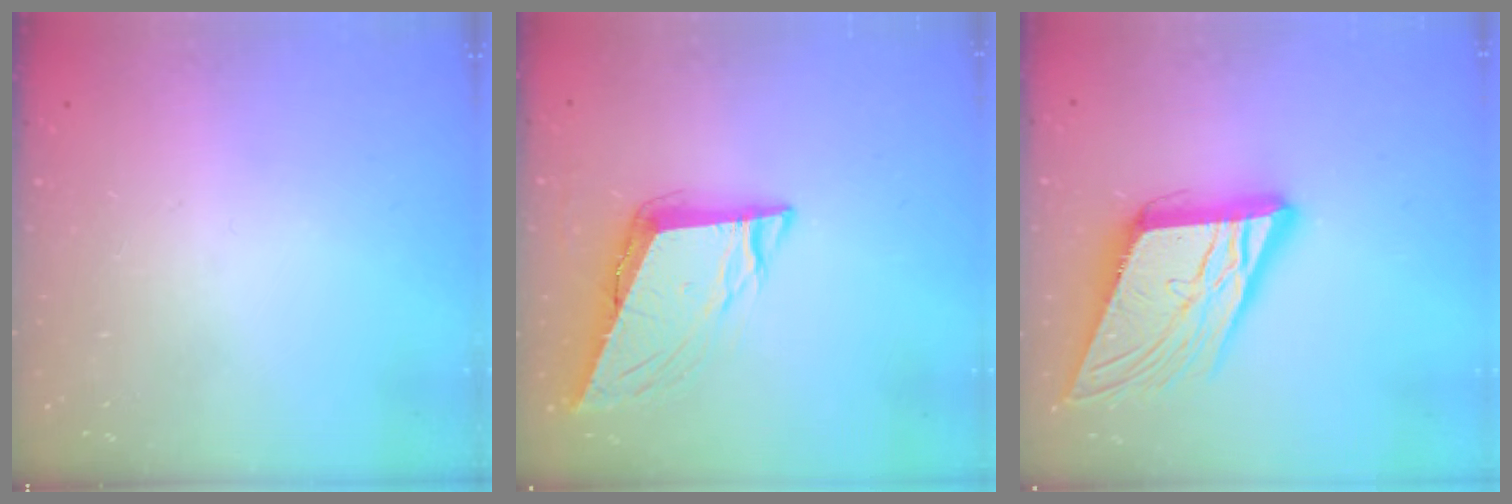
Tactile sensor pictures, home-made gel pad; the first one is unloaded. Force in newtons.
{"total": 9.8, "press": 9.3, "slide": 3.1}
{"total": 18.0, "press": 17.6, "slide": 3.8}